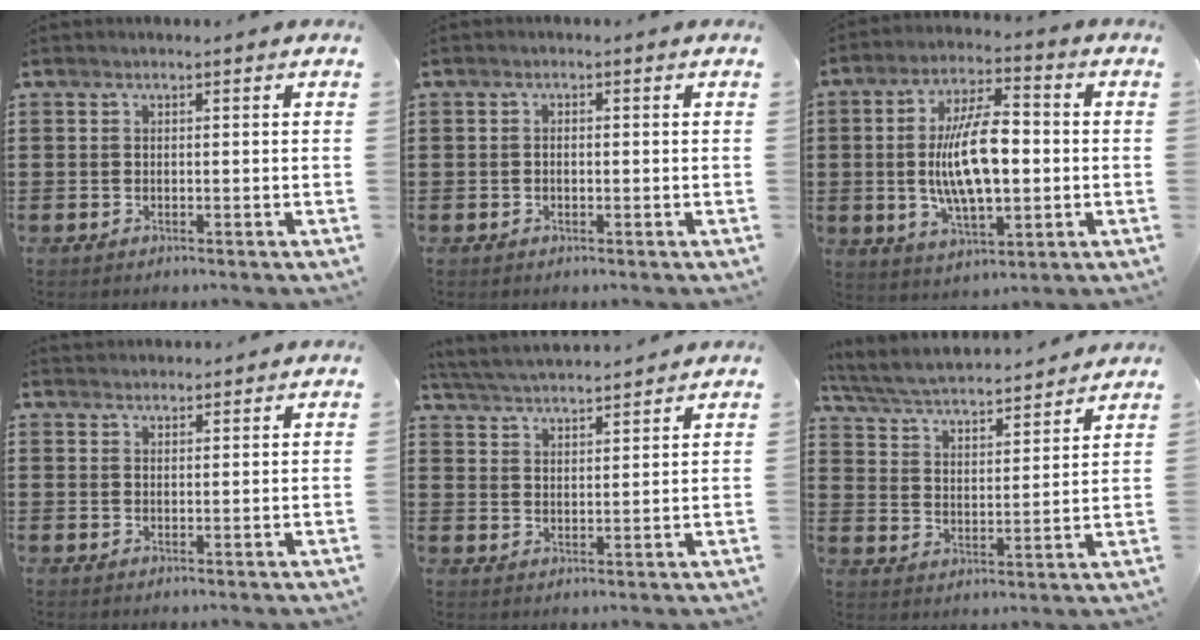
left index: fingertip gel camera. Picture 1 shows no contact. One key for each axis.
{"total": 0.8, "fx": -0.2, "fy": 0.4, "fz": 0.7, "tx": -0.016, "ty": -0.001, "tz": -0.003}
{"total": 12.9, "fx": 0.0, "fy": 5.6, "fz": 11.7, "tx": -0.234, "ty": 0.004, "tz": -0.008}
{"total": 1.7, "fx": 1.7, "fy": 0.3, "fz": -0.1, "tx": -0.001, "ty": 0.002, "tz": 0.034}
{"total": 4.0, "fx": 4.0, "fy": -0.3, "fz": 0.5, "tx": -0.025, "ty": -0.022, "tz": 0.069}
{"total": 4.6, "fx": 4.4, "fy": 0.2, "fz": 1.4, "tx": -0.049, "ty": -0.031, "tz": 0.068}